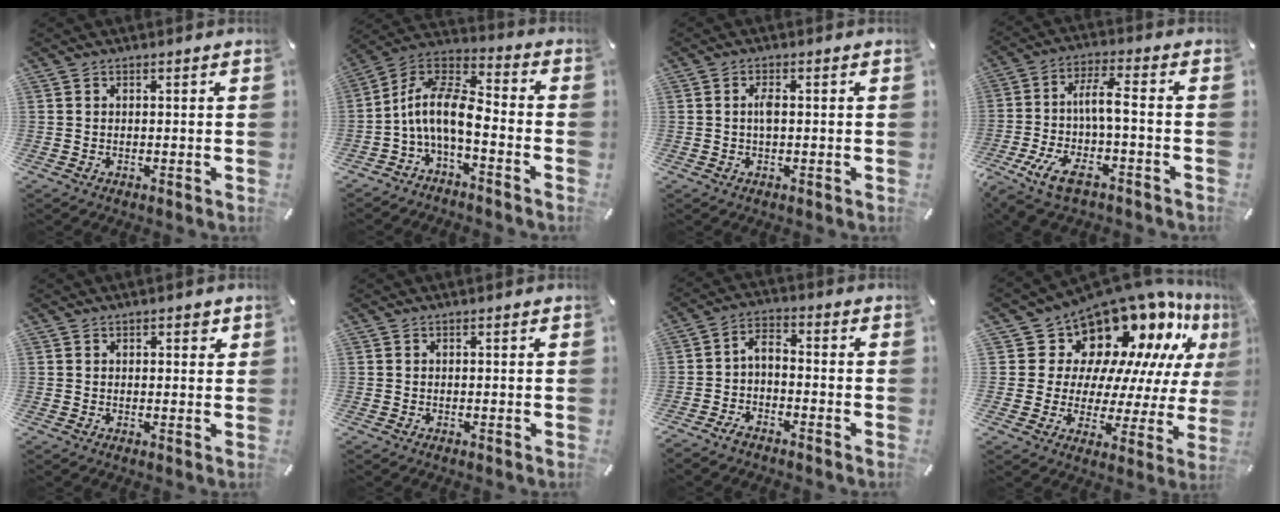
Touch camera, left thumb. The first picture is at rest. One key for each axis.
{"total": 10.5, "fx": -3.2, "fy": 4.3, "fz": 9.1, "tx": -0.198, "ty": -0.008, "tz": -0.066}
{"total": 2.3, "fx": 0.0, "fy": 0.7, "fz": 2.2, "tx": -0.044, "ty": -0.001, "tz": -0.001}
{"total": 11.1, "fx": -2.4, "fy": 3.2, "fz": 10.3, "tx": -0.211, "ty": -0.005, "tz": -0.048}
{"total": 1.4, "fx": 0.7, "fy": 0.8, "fz": 0.9, "tx": -0.003, "ty": -0.003, "tz": 0.009}
{"total": 0.0}
{"total": 3.7, "fx": -2.3, "fy": 1.7, "fz": 2.3, "tx": -0.053, "ty": 0.007, "tz": -0.050}
{"total": 15.9, "fx": 12.3, "fy": 8.7, "fz": 5.1, "tx": -0.087, "ty": -0.128, "tz": 0.216}